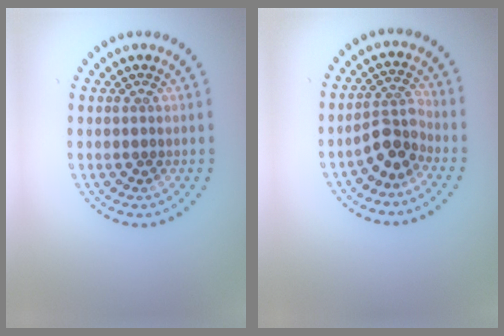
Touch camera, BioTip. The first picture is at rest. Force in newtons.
{"total": 3.0, "press": 2.5, "slide": 1.6}